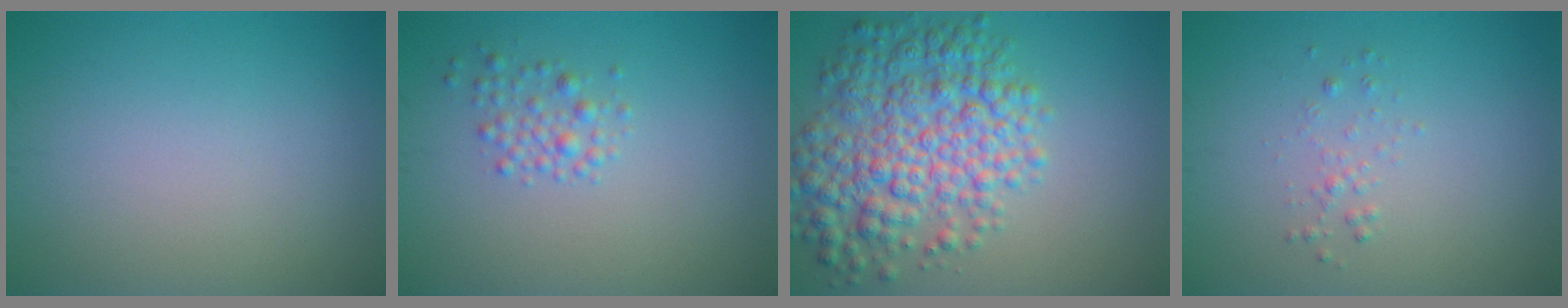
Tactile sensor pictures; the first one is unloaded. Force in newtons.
{"total": 1.7, "press": 1.7, "slide": 0.1}
{"total": 7.9, "press": 7.9, "slide": 0.2}
{"total": 0.9, "press": 0.9, "slide": 0.0}